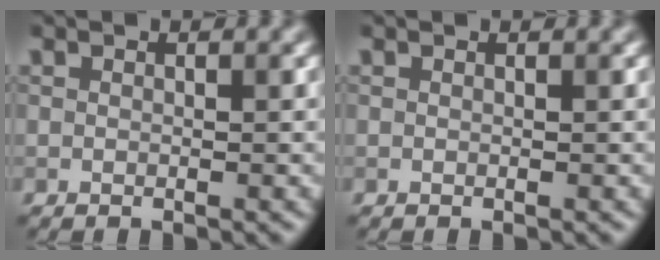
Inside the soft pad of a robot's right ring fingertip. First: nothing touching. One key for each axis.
{"total": 0.0}